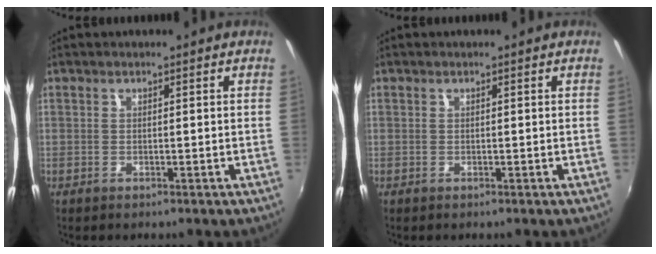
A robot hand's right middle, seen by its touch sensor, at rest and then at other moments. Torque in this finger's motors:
{"motor_torque": [0.00, 0.00, 0.00, 0.00]}